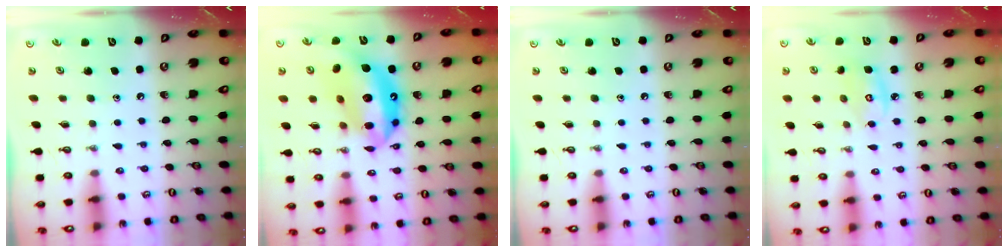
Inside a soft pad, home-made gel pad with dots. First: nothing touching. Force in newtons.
{"total": 18.8, "press": 18.7, "slide": 1.5}
{"total": 0.0}
{"total": 5.3, "press": 5.3, "slide": 0.3}